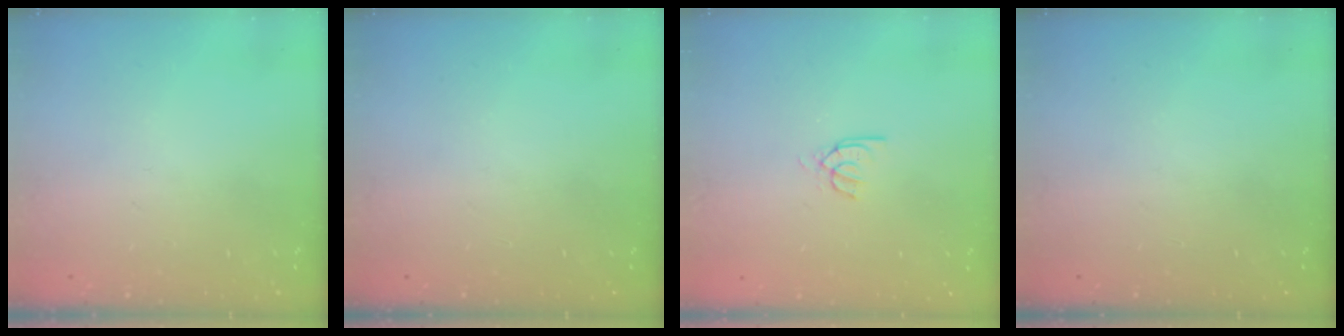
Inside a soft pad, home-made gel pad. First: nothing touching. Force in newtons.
{"total": 0.0}
{"total": 2.9, "press": 2.9, "slide": 0.3}
{"total": 0.0}